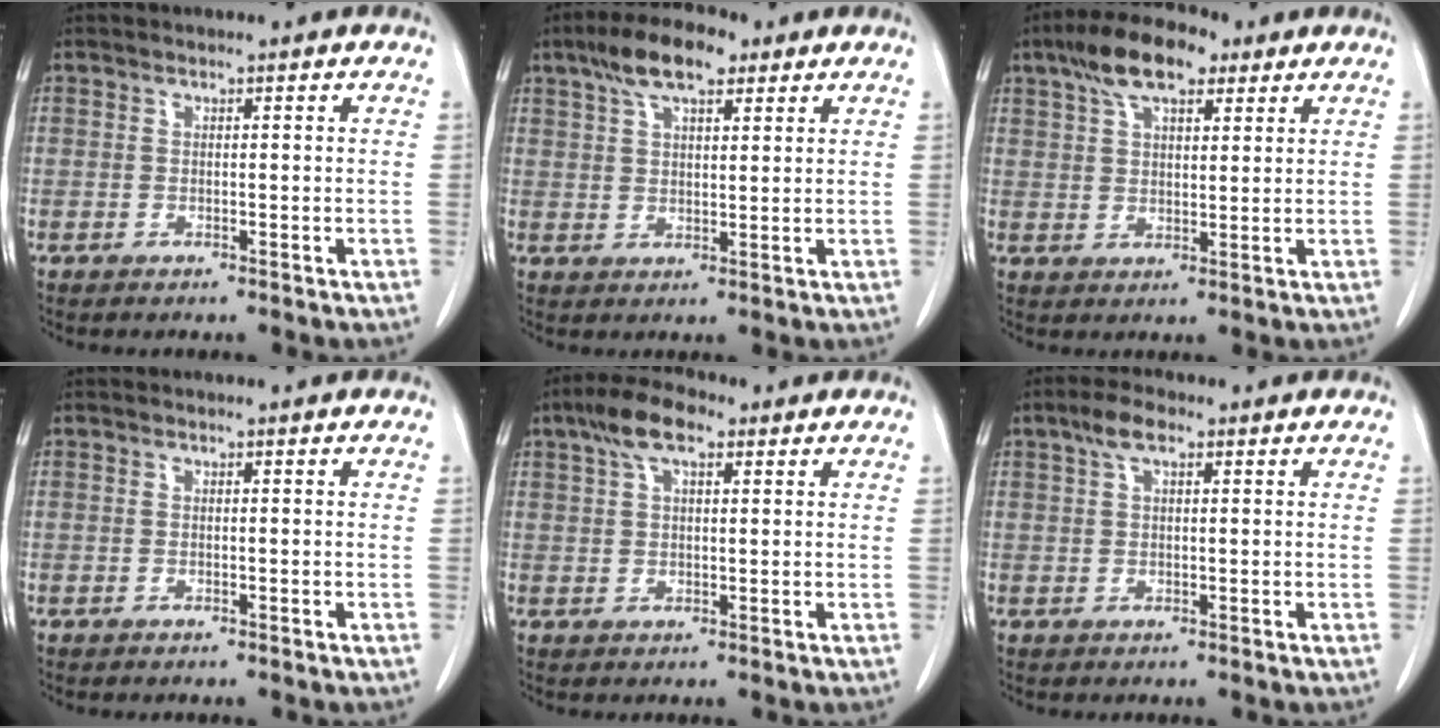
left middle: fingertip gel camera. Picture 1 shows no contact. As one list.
[{"total": 8.3, "force": [5.2, 2.8, 5.8], "torque": [-0.112, 0.019, 0.090]}, {"total": 9.7, "force": [5.9, 3.7, 6.7], "torque": [-0.125, 0.025, 0.102]}, {"total": 0.0}, {"total": 6.5, "force": [3.6, 2.4, 4.8], "torque": [-0.099, 0.024, 0.063]}, {"total": 3.5, "force": [1.9, 1.3, 2.6], "torque": [-0.056, 0.014, 0.038]}]